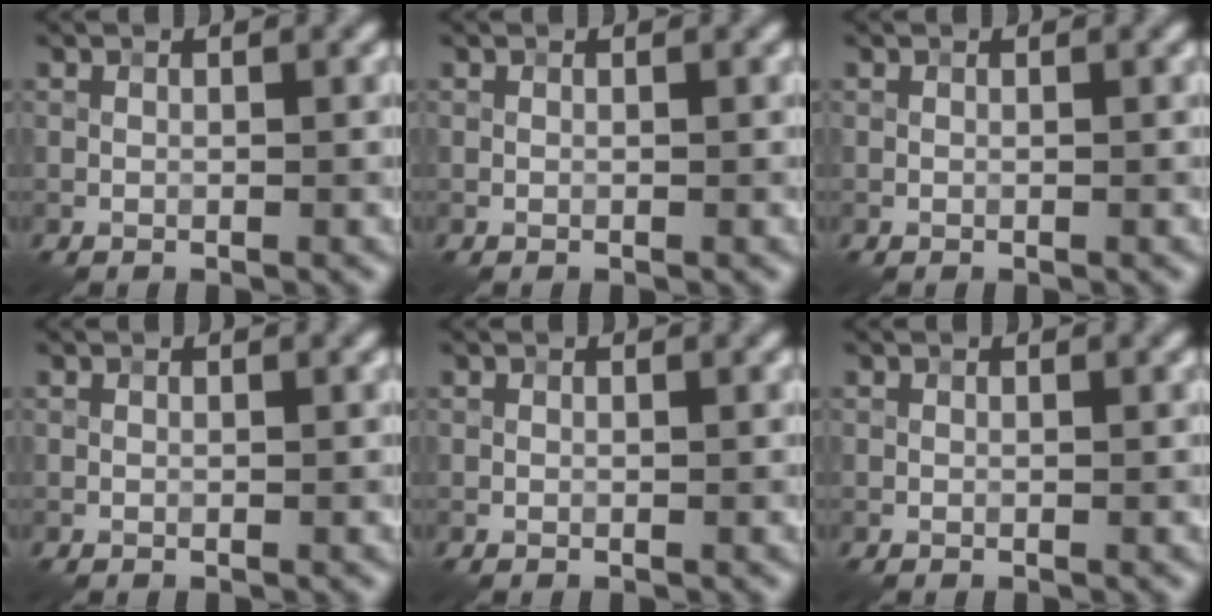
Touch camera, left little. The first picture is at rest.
{"total": 0.0}
{"total": 0.0}
{"total": 0.0}
{"total": 0.0}
{"total": 0.0}